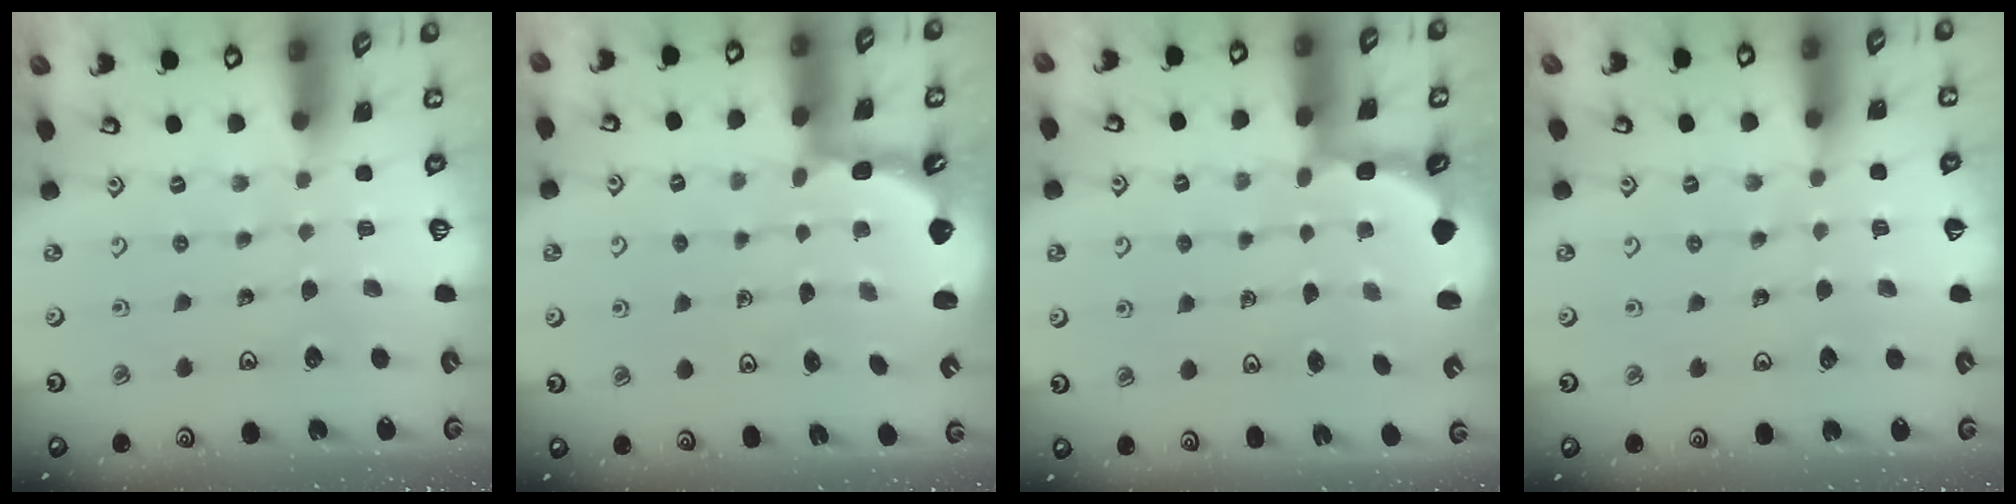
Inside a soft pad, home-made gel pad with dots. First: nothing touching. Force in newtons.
{"total": 2.4, "press": 2.0, "slide": 1.3}
{"total": 2.7, "press": 2.3, "slide": 1.4}
{"total": 1.7, "press": 1.7, "slide": 0.2}